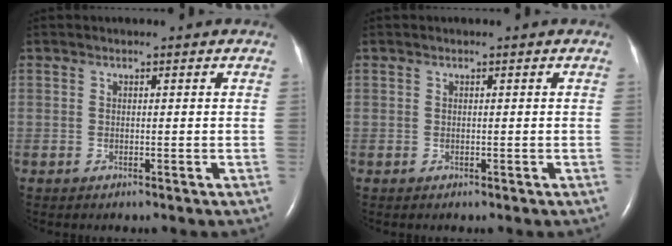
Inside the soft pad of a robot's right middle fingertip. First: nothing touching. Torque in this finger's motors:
{"motor_torque": [0.17, -0.14, 0.00, 0.00]}